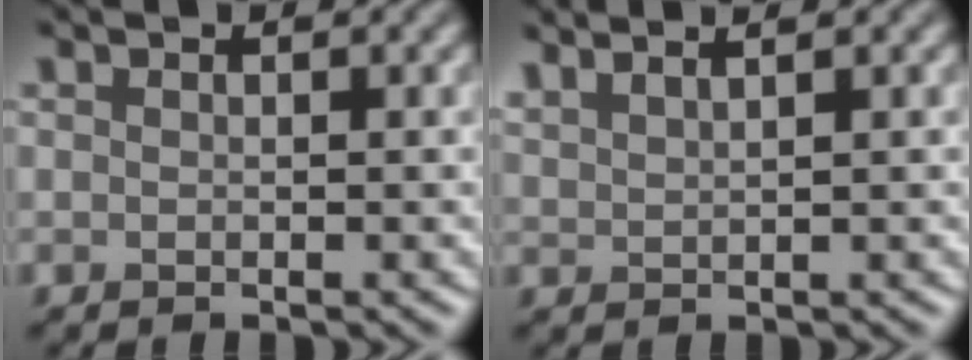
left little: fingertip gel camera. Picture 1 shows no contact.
{"total": 2.1, "force": [1.9, 0.1, 1.0], "torque": [-0.010, 0.012, 0.026]}